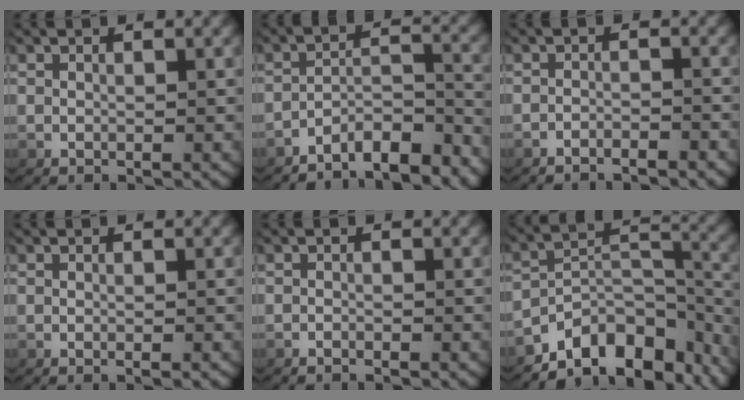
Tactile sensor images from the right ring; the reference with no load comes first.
{"total": 6.9, "force": [-6.3, 1.8, 2.0], "torque": [-0.025, -0.015, -0.100]}
{"total": 2.5, "force": [-2.5, 0.5, 0.1], "torque": [-0.003, -0.009, -0.041]}
{"total": 0.8, "force": [-0.6, 0.1, 0.6], "torque": [-0.001, 0.005, -0.012]}
{"total": 0.9, "force": [-0.9, 0.0, 0.0], "torque": [-0.008, -0.009, -0.012]}
{"total": 11.7, "force": [-7.5, 6.2, 6.4], "torque": [-0.086, -0.030, -0.106]}